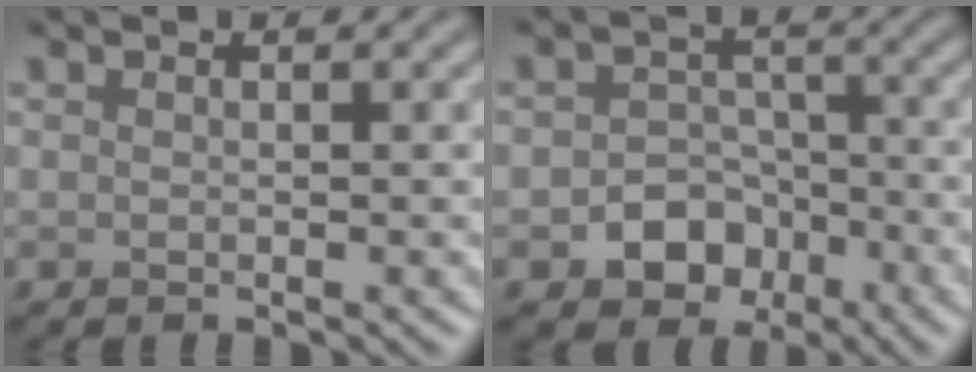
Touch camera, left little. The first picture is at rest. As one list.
[{"total": 4.8, "force": [-2.2, 3.8, 2.0], "torque": [-0.004, 0.005, -0.047]}]